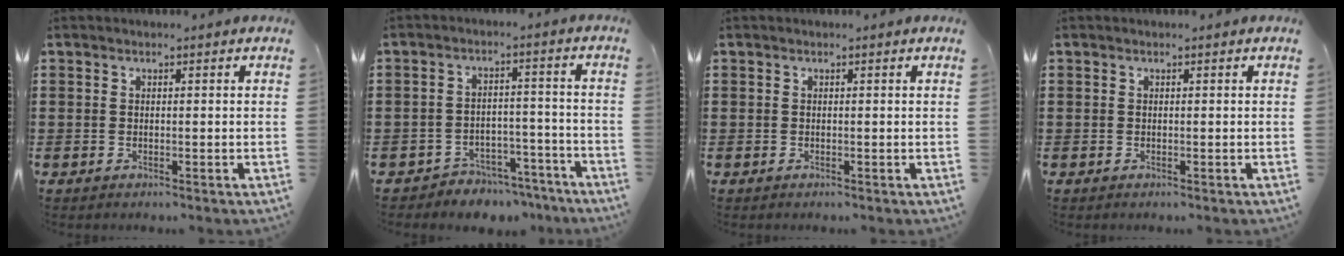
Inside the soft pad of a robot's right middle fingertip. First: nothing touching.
{"total": 4.5, "force": [-4.4, 1.0, 0.2], "torque": [-0.008, 0.009, -0.091]}
{"total": 0.0}
{"total": 0.0}